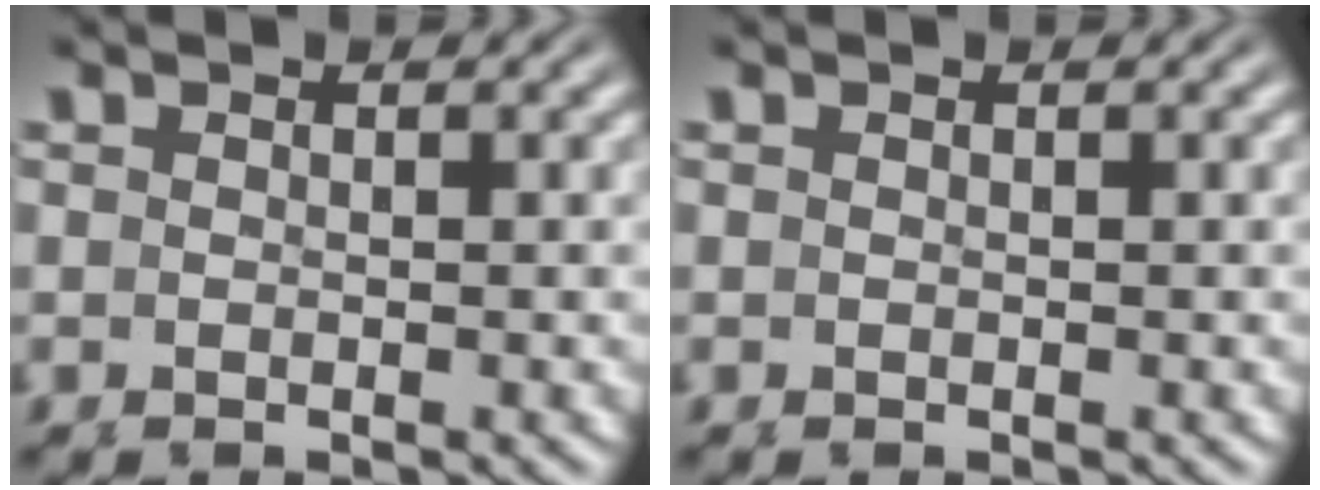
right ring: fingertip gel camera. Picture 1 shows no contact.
{"total": 0.0}